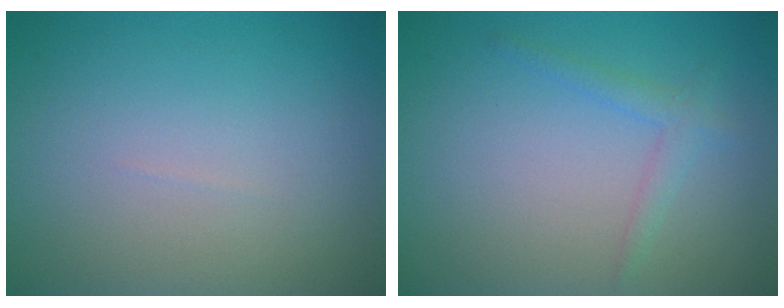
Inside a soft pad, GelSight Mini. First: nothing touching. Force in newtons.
{"total": 1.5, "press": 1.5, "slide": 0.0}